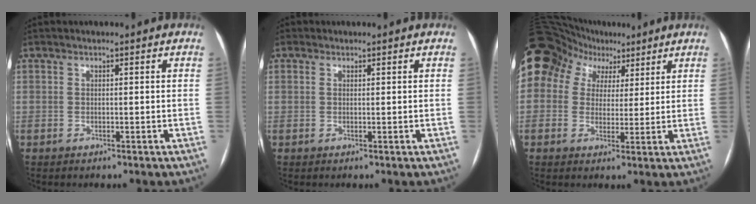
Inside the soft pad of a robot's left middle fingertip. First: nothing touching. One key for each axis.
{"total": 0.9, "fx": -0.3, "fy": -0.6, "fz": -0.5, "tx": 0.014, "ty": -0.008, "tz": -0.008}
{"total": 21.0, "fx": 11.5, "fy": 15.8, "fz": 7.8, "tx": -0.238, "ty": 0.093, "tz": 0.211}